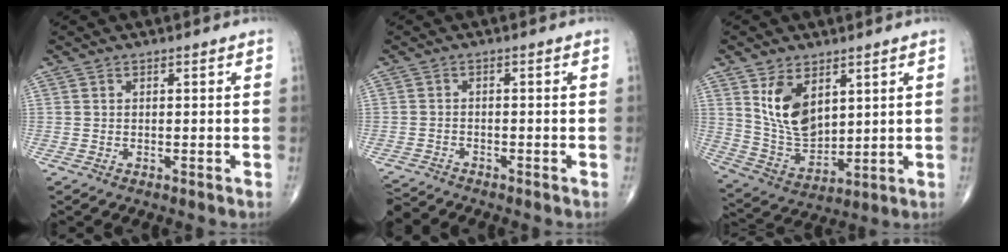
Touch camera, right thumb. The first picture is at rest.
{"total": 3.4, "force": [-3.4, 0.0, -0.5], "torque": [-0.003, -0.001, -0.064]}
{"total": 11.2, "force": [4.6, 6.6, 7.9], "torque": [-0.123, -0.029, 0.104]}